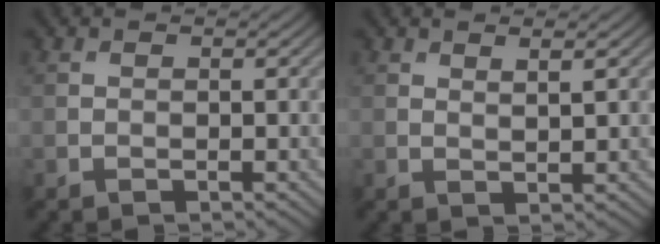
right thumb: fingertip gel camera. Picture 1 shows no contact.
{"total": 1.4, "force": [1.0, 0.1, 0.9], "torque": [-0.019, -0.001, 0.018]}